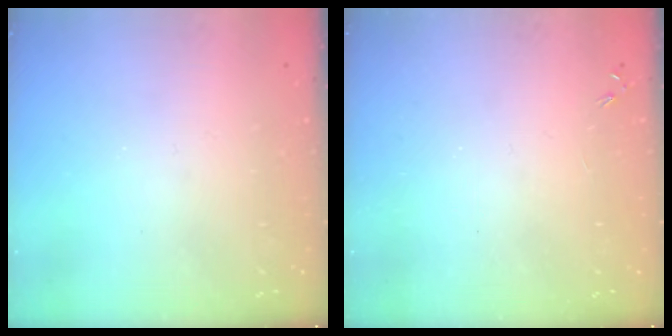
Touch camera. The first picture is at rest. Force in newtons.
{"total": 0.0}